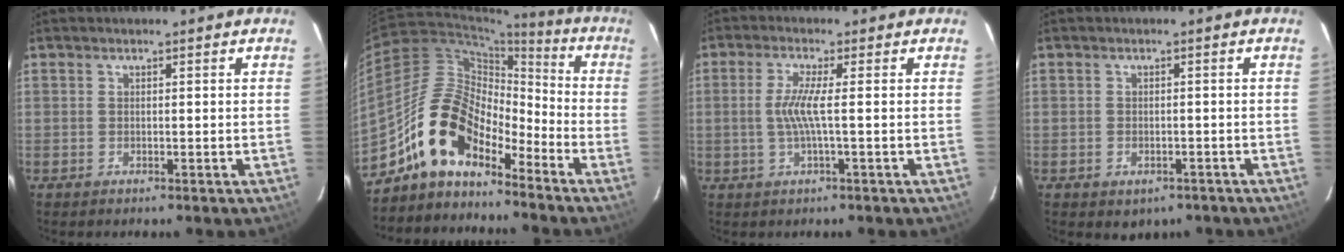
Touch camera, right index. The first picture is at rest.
{"total": 13.7, "force": [-10.1, 6.2, 6.9], "torque": [-0.119, 0.022, -0.195]}
{"total": 4.5, "force": [-0.3, -0.3, 4.5], "torque": [-0.096, -0.002, -0.005]}
{"total": 3.8, "force": [-2.1, 2.9, 1.5], "torque": [-0.034, -0.005, -0.016]}